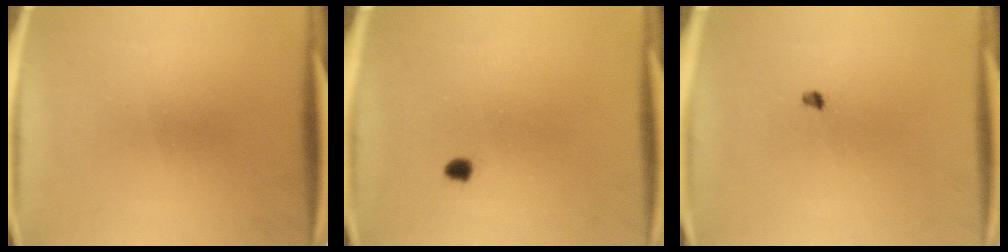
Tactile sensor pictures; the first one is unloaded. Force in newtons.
{"total": 1.3}
{"total": 1.1}